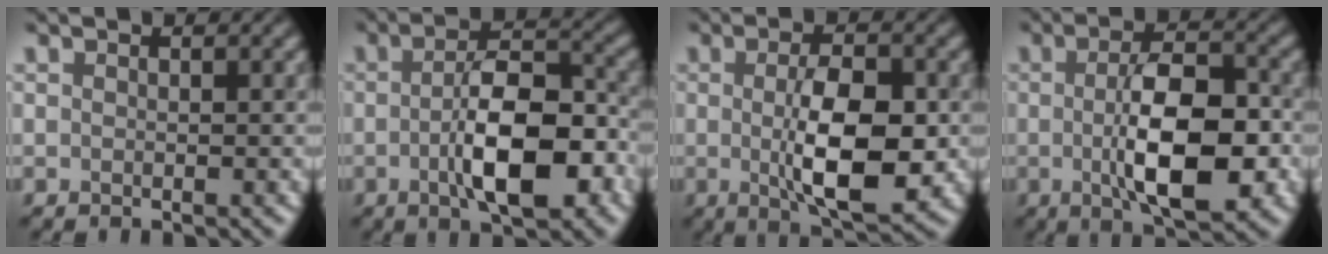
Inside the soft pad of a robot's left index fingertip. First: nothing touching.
{"total": 8.7, "force": [-2.5, 3.3, 7.6], "torque": [-0.119, 0.006, -0.043]}
{"total": 7.6, "force": [-0.5, 2.8, 7.0], "torque": [-0.115, -0.007, -0.007]}
{"total": 8.8, "force": [-1.3, 3.4, 8.0], "torque": [-0.133, -0.006, -0.019]}